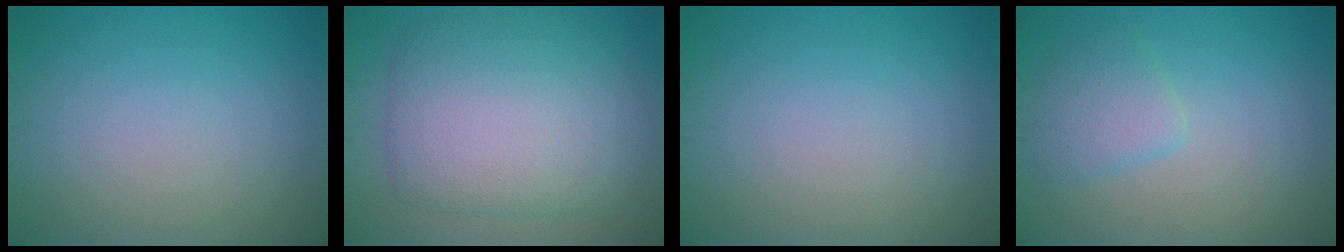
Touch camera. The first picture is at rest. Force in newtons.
{"total": 9.3, "press": 9.3, "slide": 0.2}
{"total": 0.0}
{"total": 2.4, "press": 2.4, "slide": 0.3}